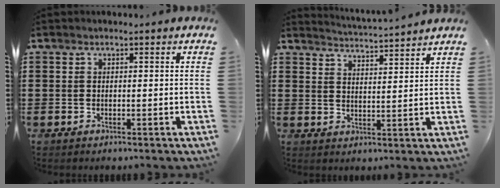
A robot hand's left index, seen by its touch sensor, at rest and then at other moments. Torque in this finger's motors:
{"motor_torque": [2.14, 0.00, -0.07, -0.02]}